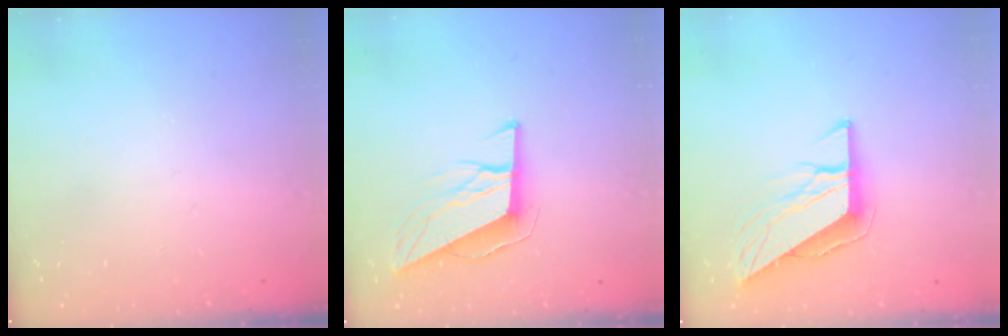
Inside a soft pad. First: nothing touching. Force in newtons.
{"total": 9.9, "press": 9.5, "slide": 2.7}
{"total": 9.4, "press": 9.4, "slide": 1.0}